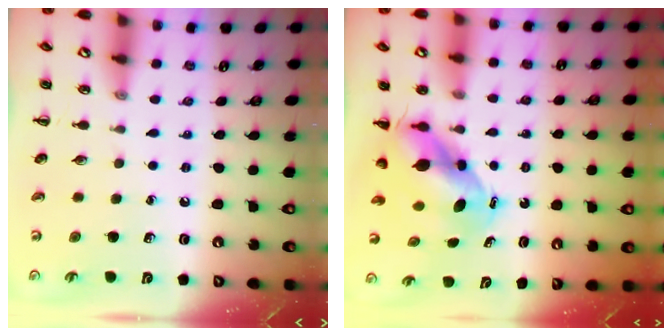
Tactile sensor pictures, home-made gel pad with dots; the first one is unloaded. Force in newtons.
{"total": 6.4, "press": 6.2, "slide": 1.7}